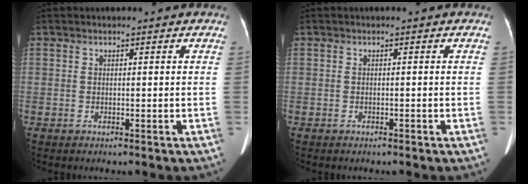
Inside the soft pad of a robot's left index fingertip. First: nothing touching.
{"total": 0.0}